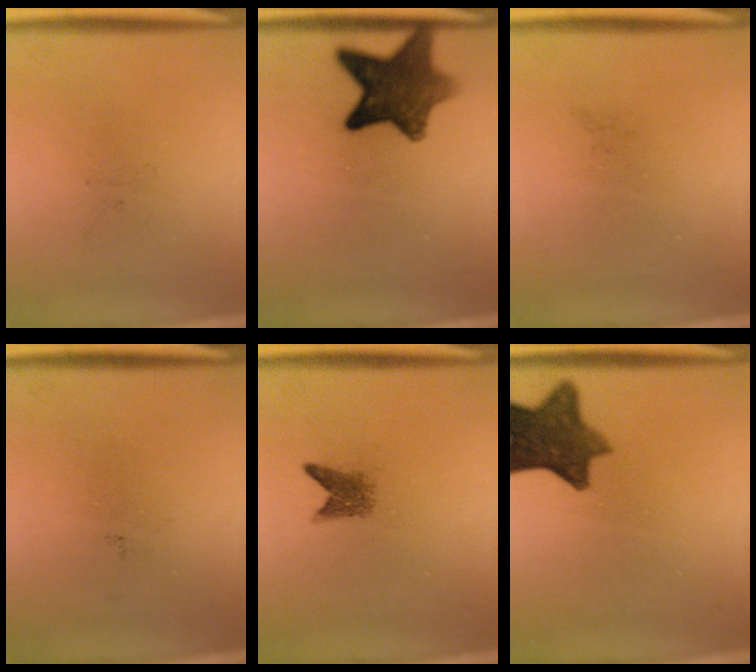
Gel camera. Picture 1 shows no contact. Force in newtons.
{"total": 10.4}
{"total": 0.0}
{"total": 0.0}
{"total": 2.3}
{"total": 10.3}